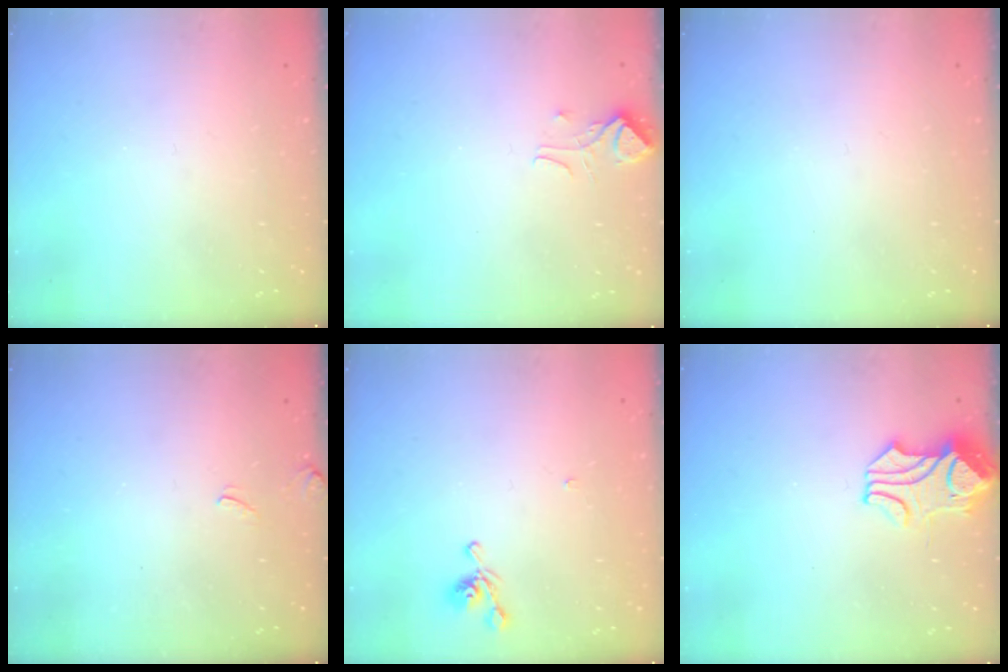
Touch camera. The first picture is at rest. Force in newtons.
{"total": 0.9, "press": 0.5, "slide": 0.8}
{"total": 0.0}
{"total": 3.9, "press": 3.9, "slide": 0.4}
{"total": 5.1, "press": 5.1, "slide": 0.5}
{"total": 1.0, "press": 0.6, "slide": 0.7}